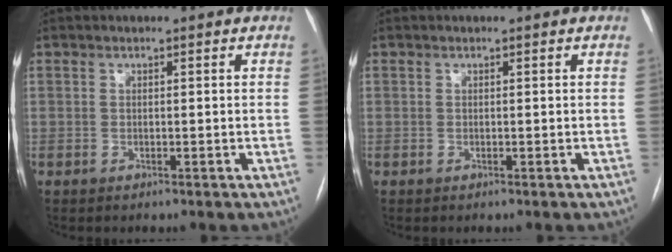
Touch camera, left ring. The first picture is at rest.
{"total": 0.0}